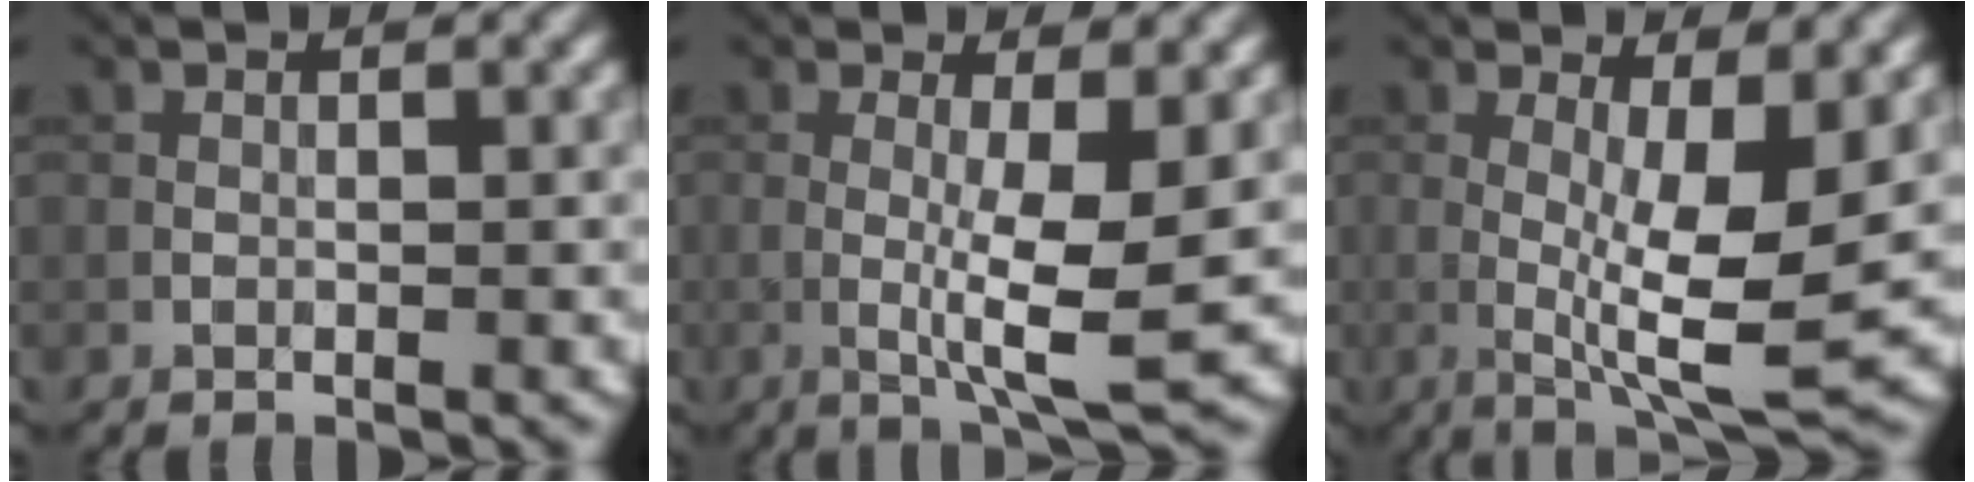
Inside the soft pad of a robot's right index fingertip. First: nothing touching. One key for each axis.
{"total": 5.3, "fx": -0.1, "fy": 0.9, "fz": 5.3, "tx": -0.086, "ty": -0.014, "tz": 0.001}
{"total": 7.5, "fx": 0.0, "fy": 1.8, "fz": 7.3, "tx": -0.114, "ty": -0.015, "tz": 0.007}